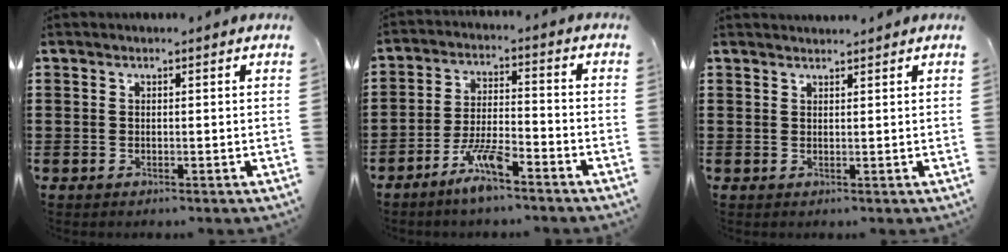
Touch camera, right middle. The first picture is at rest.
{"total": 6.8, "force": [-5.2, 1.3, 4.1], "torque": [-0.094, -0.001, -0.103]}
{"total": 1.2, "force": [1.2, 0.0, 0.0], "torque": [-0.003, -0.001, 0.022]}